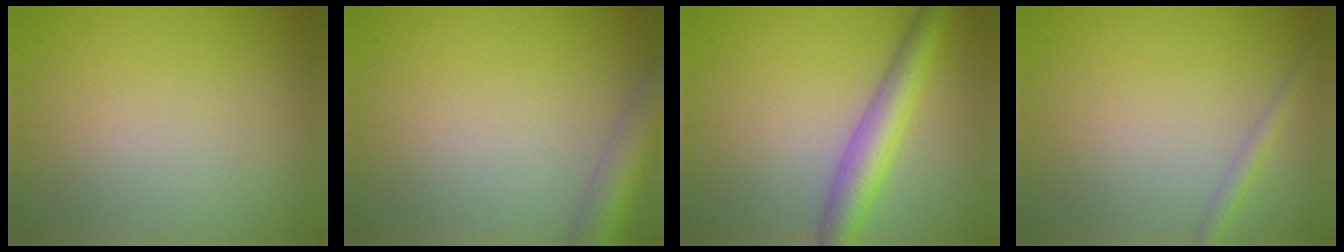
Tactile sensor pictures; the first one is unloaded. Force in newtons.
{"total": 4.0, "press": 4.0, "slide": 0.3}
{"total": 4.2, "press": 4.2, "slide": 0.2}
{"total": 1.1, "press": 1.1, "slide": 0.0}